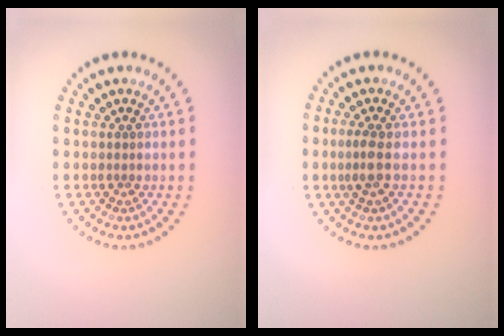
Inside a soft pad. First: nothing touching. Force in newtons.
{"total": 1.7, "press": 1.4, "slide": 1.0}